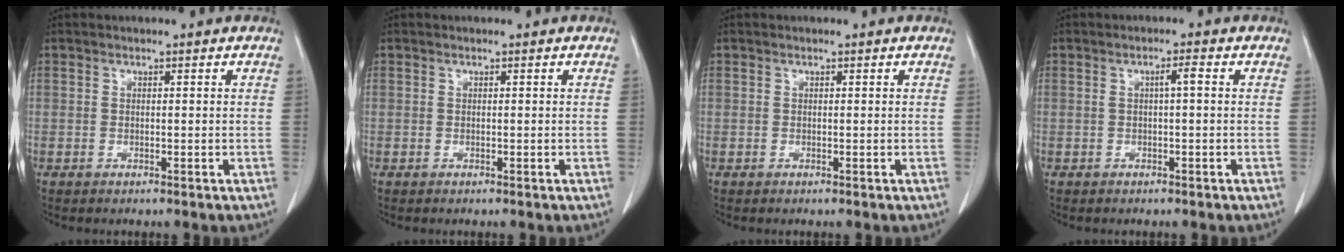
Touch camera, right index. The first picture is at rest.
{"total": 0.0}
{"total": 0.0}
{"total": 1.8, "force": [0.3, 0.0, 1.8], "torque": [-0.030, 0.005, 0.004]}